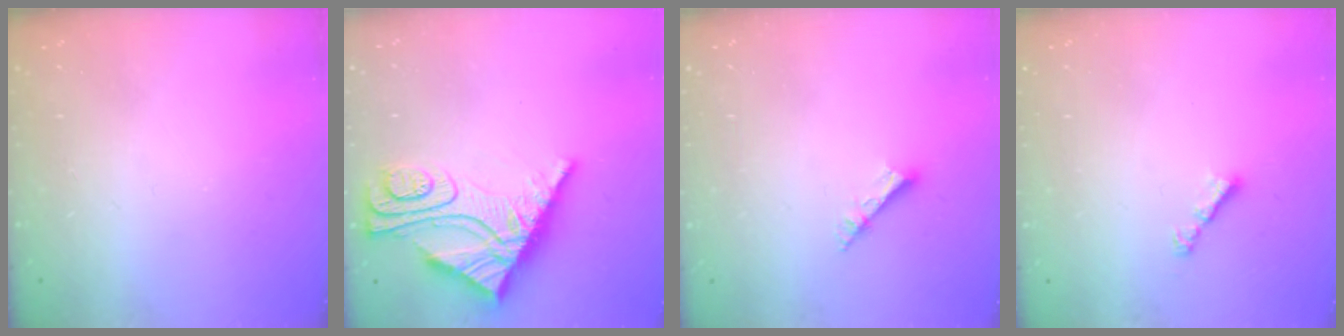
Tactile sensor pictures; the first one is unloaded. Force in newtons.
{"total": 12.9, "press": 12.8, "slide": 1.3}
{"total": 3.6, "press": 3.5, "slide": 0.3}
{"total": 2.8, "press": 2.8, "slide": 0.7}